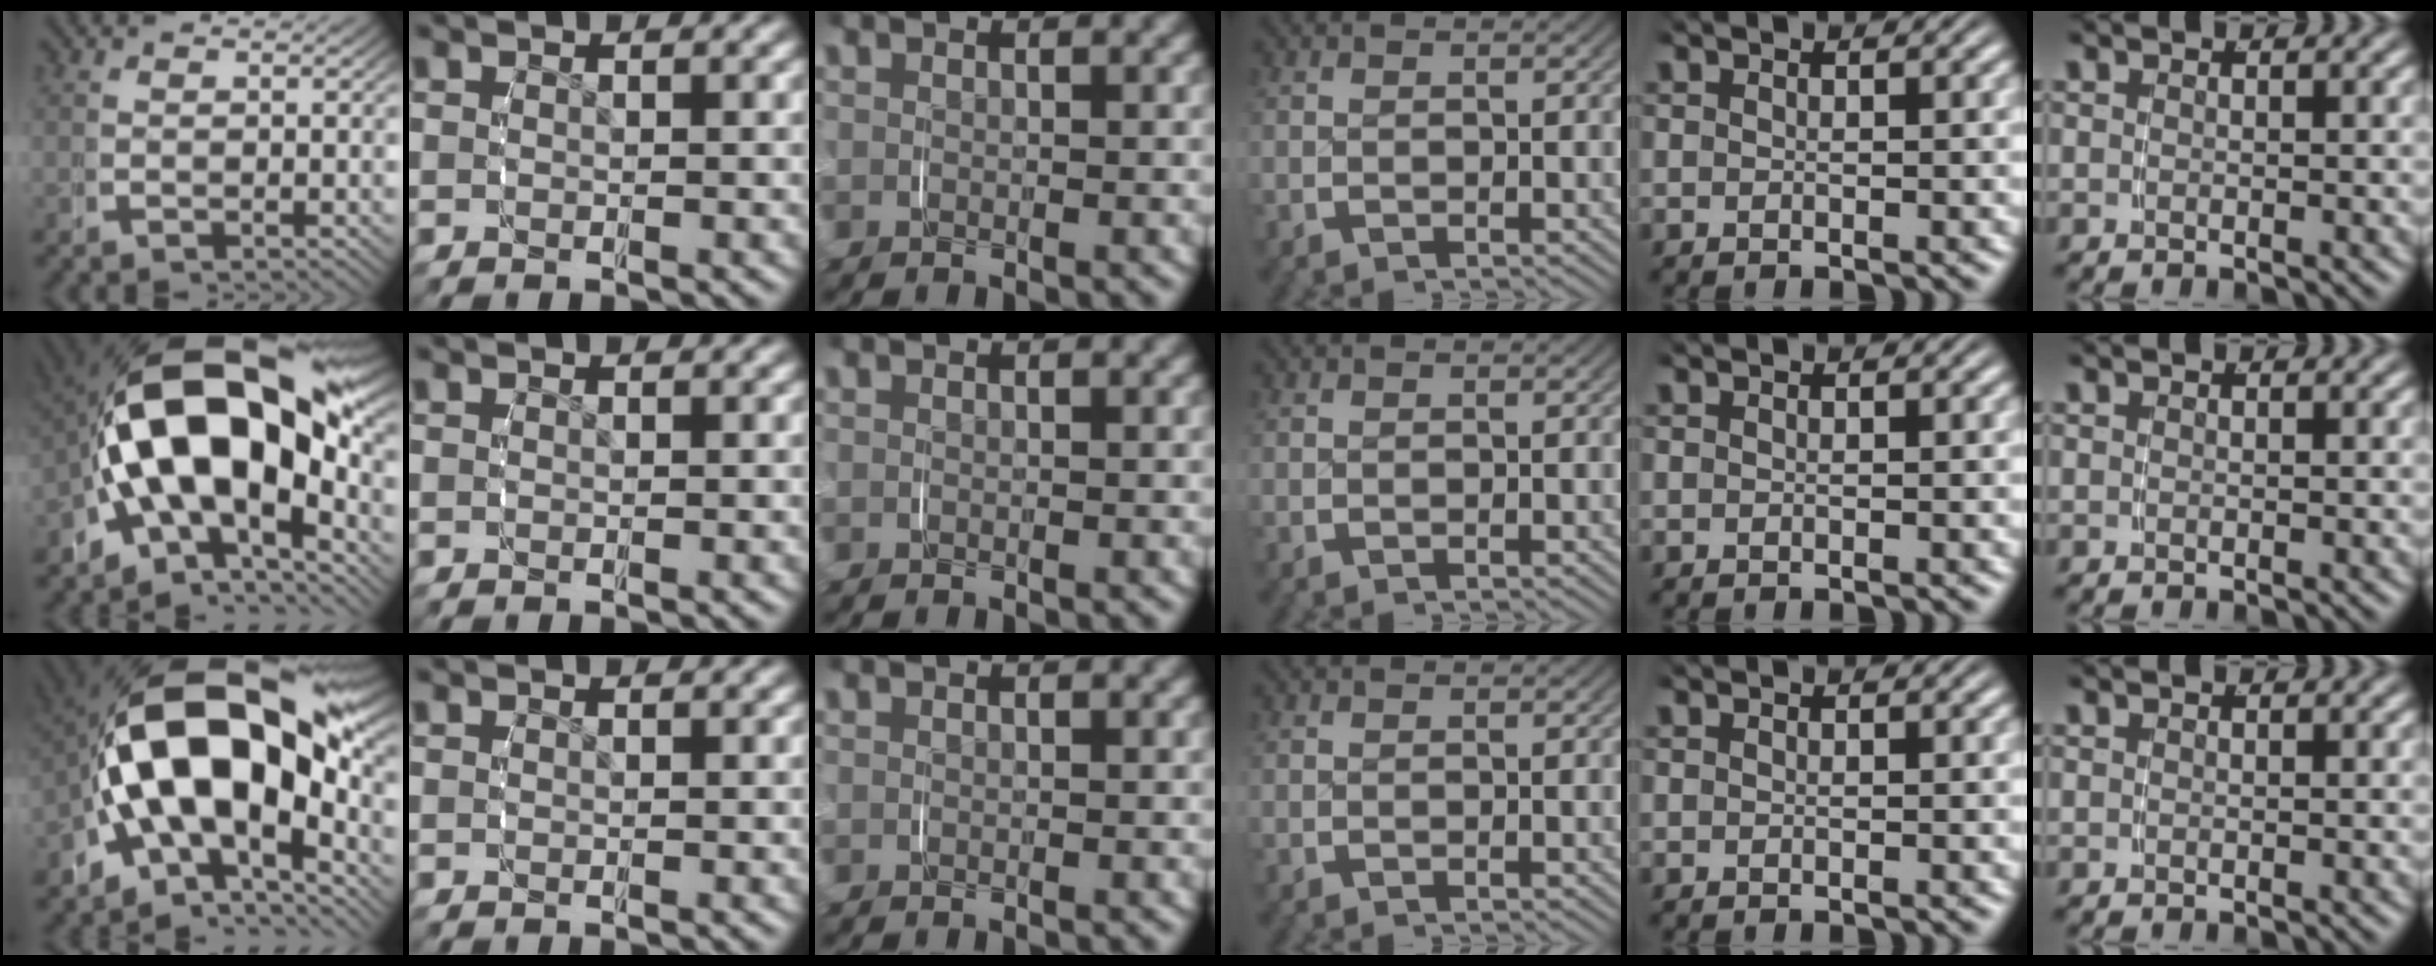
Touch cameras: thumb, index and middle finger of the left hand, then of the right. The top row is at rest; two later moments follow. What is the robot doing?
{"motion": "grasp_and_lifting", "object": "phone"}